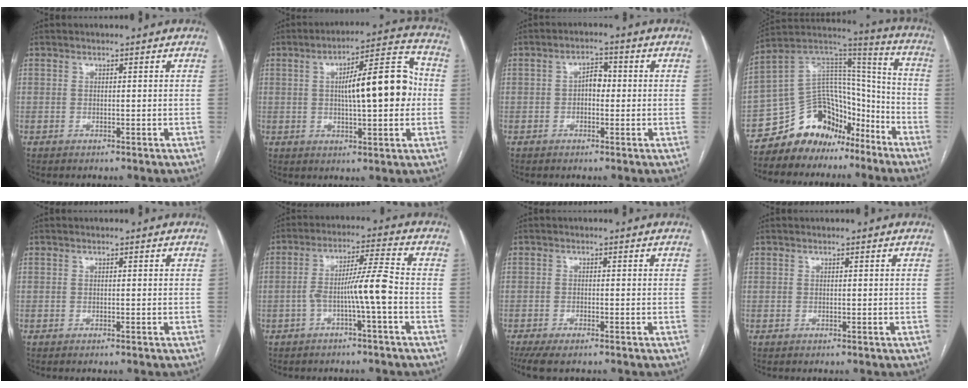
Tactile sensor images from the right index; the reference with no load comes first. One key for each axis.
{"total": 13.4, "fx": 0.6, "fy": 3.1, "fz": 13.0, "tx": -0.195, "ty": 0.033, "tz": 0.011}
{"total": 3.1, "fx": -0.2, "fy": 1.8, "fz": 2.5, "tx": -0.038, "ty": 0.015, "tz": -0.005}
{"total": 14.8, "fx": -11.2, "fy": 8.6, "fz": 4.4, "tx": -0.069, "ty": 0.091, "tz": -0.193}
{"total": 0.0}
{"total": 7.2, "fx": -2.2, "fy": -0.6, "fz": 6.8, "tx": -0.123, "ty": 0.021, "tz": -0.037}
{"total": 5.2, "fx": -4.0, "fy": 1.0, "fz": 3.1, "tx": -0.050, "ty": -0.008, "tz": -0.065}
{"total": 0.0}